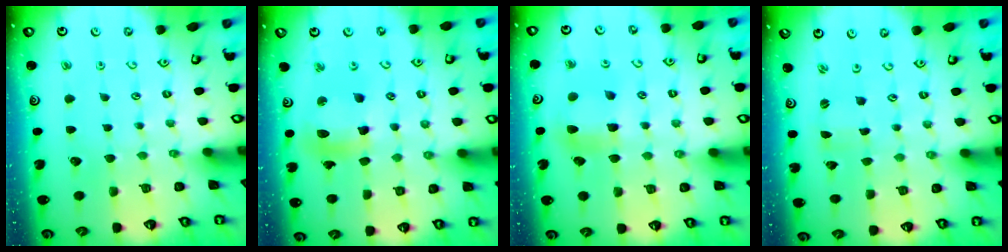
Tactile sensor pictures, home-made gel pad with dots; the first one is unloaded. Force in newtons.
{"total": 12.9, "press": 12.8, "slide": 1.7}
{"total": 5.4, "press": 5.3, "slide": 0.5}
{"total": 1.0, "press": 1.0, "slide": 0.1}